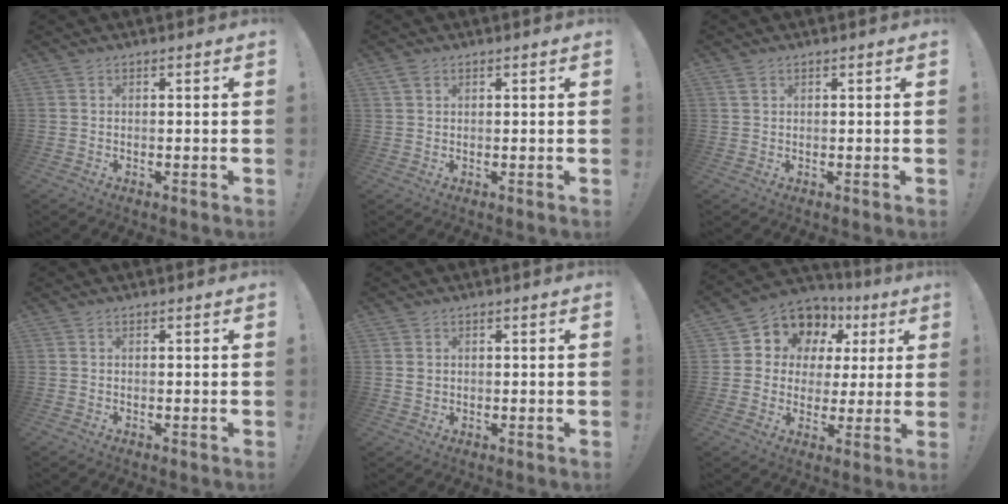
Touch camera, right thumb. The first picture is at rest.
{"total": 2.1, "force": [1.3, 1.3, 1.1], "torque": [-0.020, 0.000, 0.024]}
{"total": 1.3, "force": [0.8, 0.6, 0.8], "torque": [-0.014, 0.000, 0.014]}
{"total": 0.0}
{"total": 1.6, "force": [0.5, 1.5, 0.5], "torque": [-0.007, 0.002, 0.009]}
{"total": 10.0, "force": [5.3, 7.8, 3.3], "torque": [-0.052, -0.042, 0.104]}